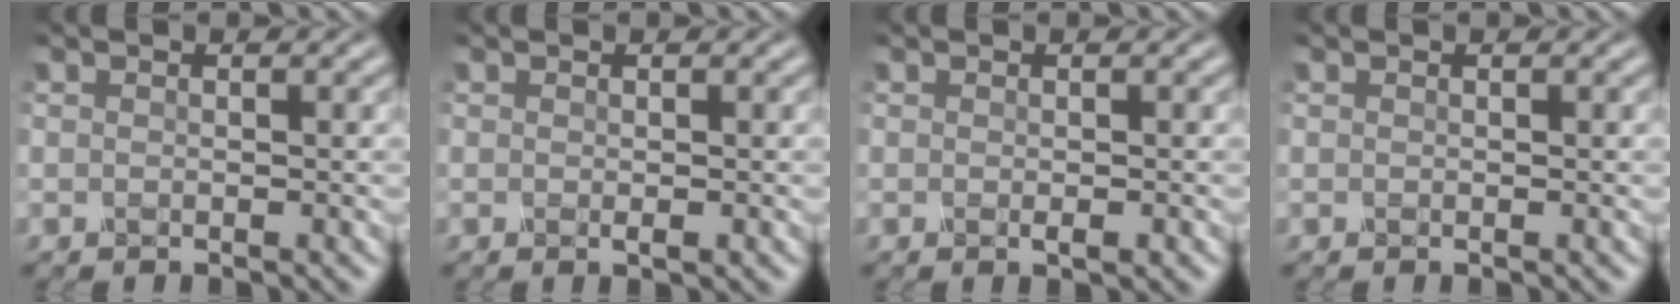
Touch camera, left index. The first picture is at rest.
{"total": 0.5, "force": [-0.2, 0.3, 0.4], "torque": [-0.008, 0.000, 0.001]}
{"total": 0.9, "force": [-0.4, 0.3, 0.7], "torque": [-0.011, -0.002, -0.002]}
{"total": 0.0}